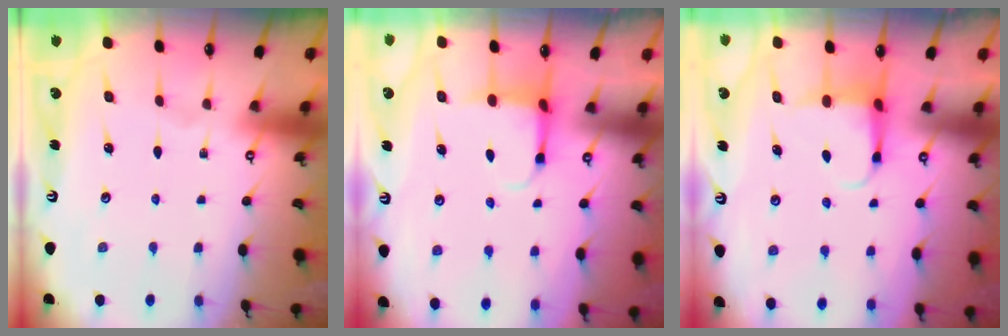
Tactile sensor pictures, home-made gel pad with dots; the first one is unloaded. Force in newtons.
{"total": 4.0, "press": 3.8, "slide": 1.3}
{"total": 4.6, "press": 4.5, "slide": 0.5}